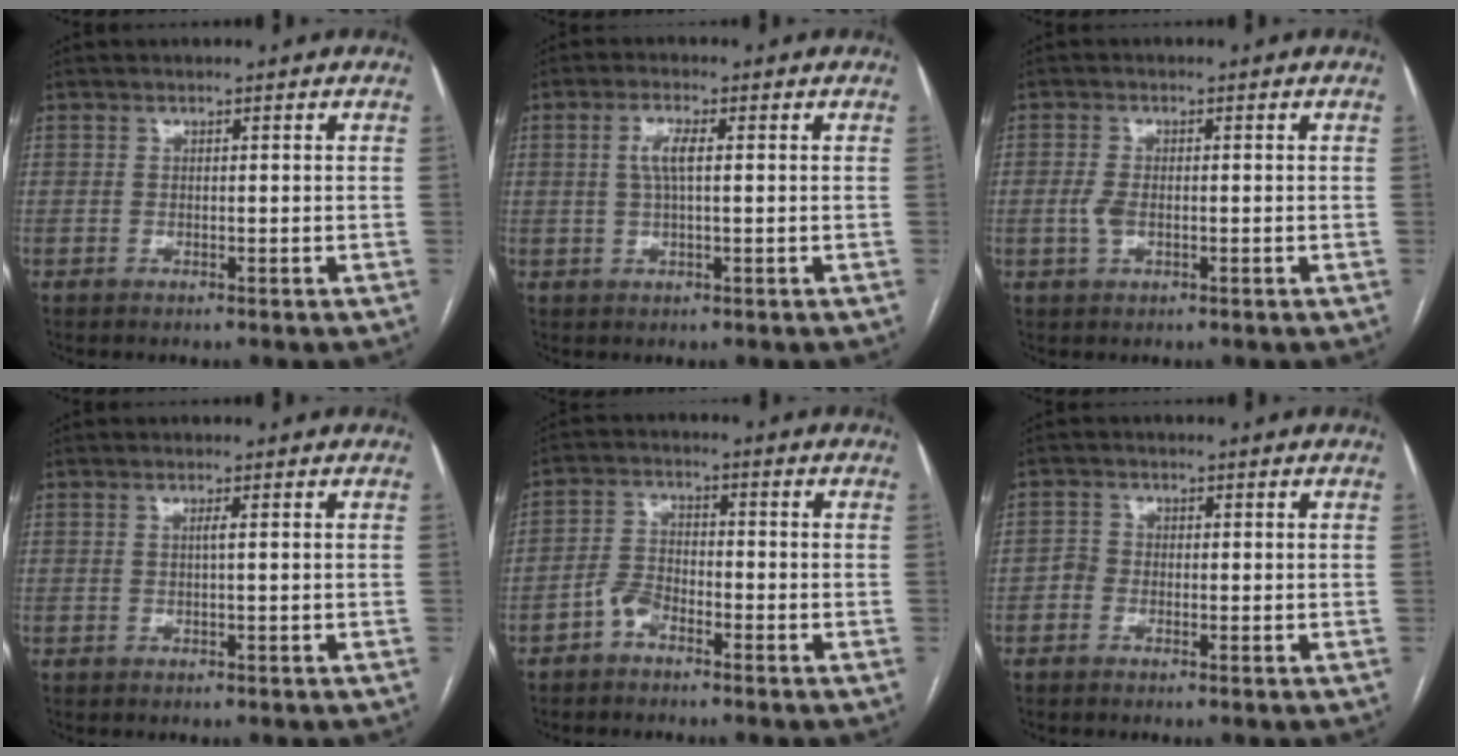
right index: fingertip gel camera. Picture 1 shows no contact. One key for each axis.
{"total": 3.7, "fx": 0.6, "fy": 0.7, "fz": 3.5, "tx": -0.072, "ty": 0.005, "tz": 0.013}
{"total": 2.5, "fx": -0.5, "fy": 1.3, "fz": 2.1, "tx": -0.049, "ty": 0.000, "tz": -0.009}
{"total": 0.7, "fx": 0.1, "fy": -0.2, "fz": 0.7, "tx": -0.013, "ty": 0.001, "tz": 0.002}
{"total": 3.7, "fx": -2.6, "fy": 1.9, "fz": 2.0, "tx": -0.045, "ty": 0.009, "tz": -0.050}
{"total": 1.6, "fx": -0.8, "fy": 1.2, "fz": 0.5, "tx": -0.006, "ty": 0.006, "tz": -0.020}